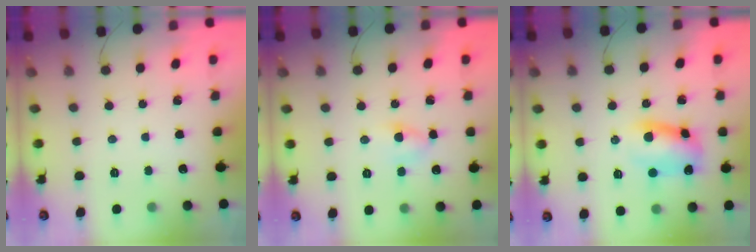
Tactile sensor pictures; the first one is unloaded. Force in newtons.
{"total": 4.8, "press": 4.7, "slide": 1.2}
{"total": 8.7, "press": 8.6, "slide": 0.8}